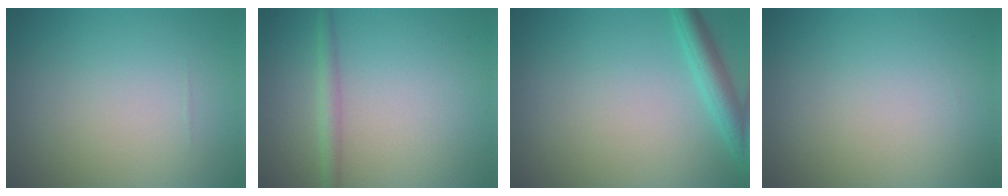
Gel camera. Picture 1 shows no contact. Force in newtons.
{"total": 1.8, "press": 1.8, "slide": 0.0}
{"total": 3.0, "press": 3.0, "slide": 0.2}
{"total": 0.0}